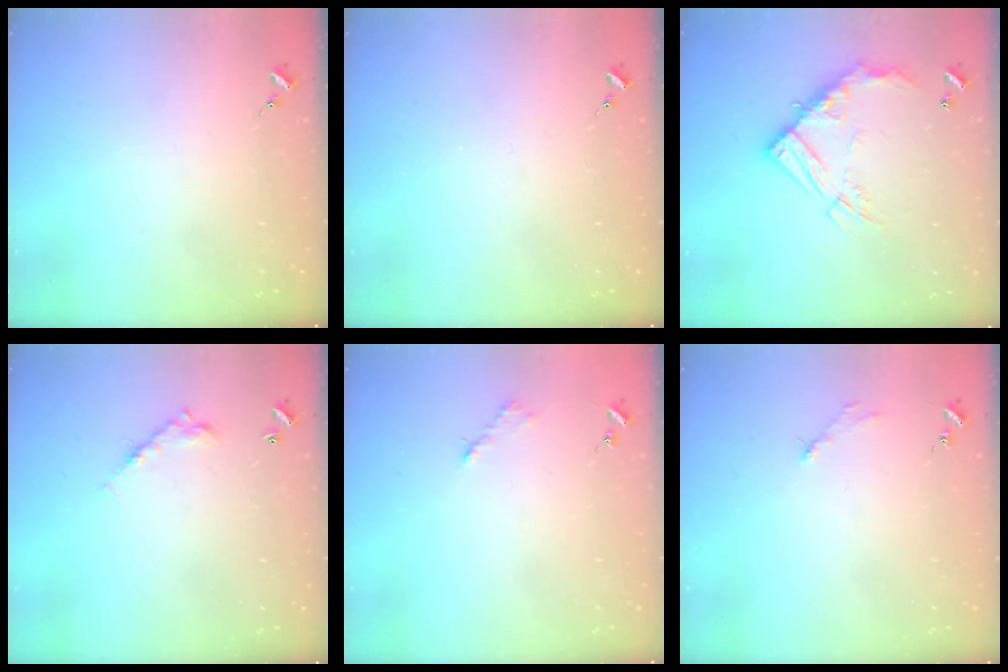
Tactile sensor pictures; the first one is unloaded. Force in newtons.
{"total": 0.0}
{"total": 16.2, "press": 16.2, "slide": 1.4}
{"total": 7.7, "press": 7.7, "slide": 0.6}
{"total": 2.6, "press": 2.6, "slide": 0.4}
{"total": 2.6, "press": 2.6, "slide": 0.3}